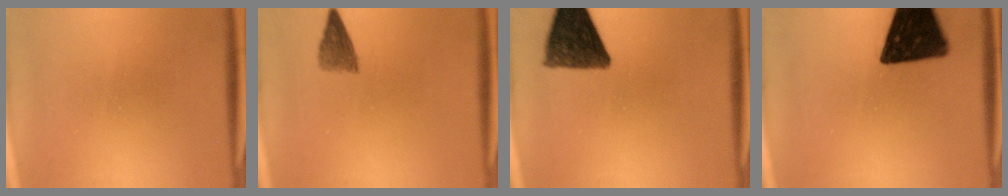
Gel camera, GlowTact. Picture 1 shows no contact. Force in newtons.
{"total": 3.0}
{"total": 10.8}
{"total": 17.1}